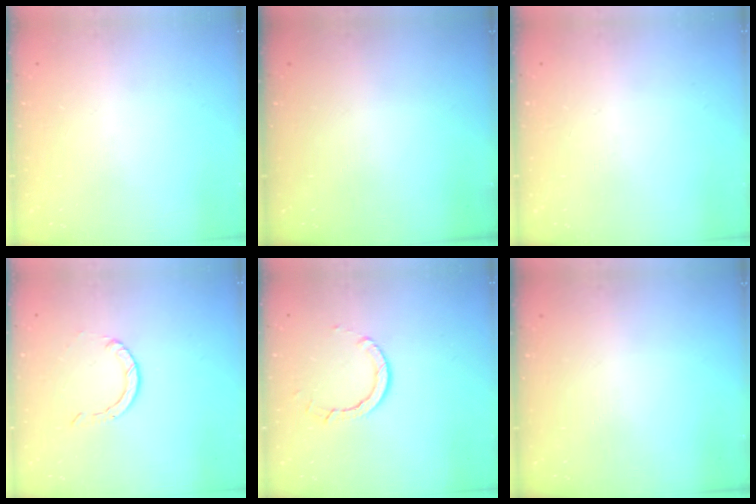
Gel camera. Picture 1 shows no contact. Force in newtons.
{"total": 0.0}
{"total": 0.0}
{"total": 0.9, "press": 0.9, "slide": 0.1}
{"total": 5.4, "press": 5.4, "slide": 0.5}
{"total": 0.0}